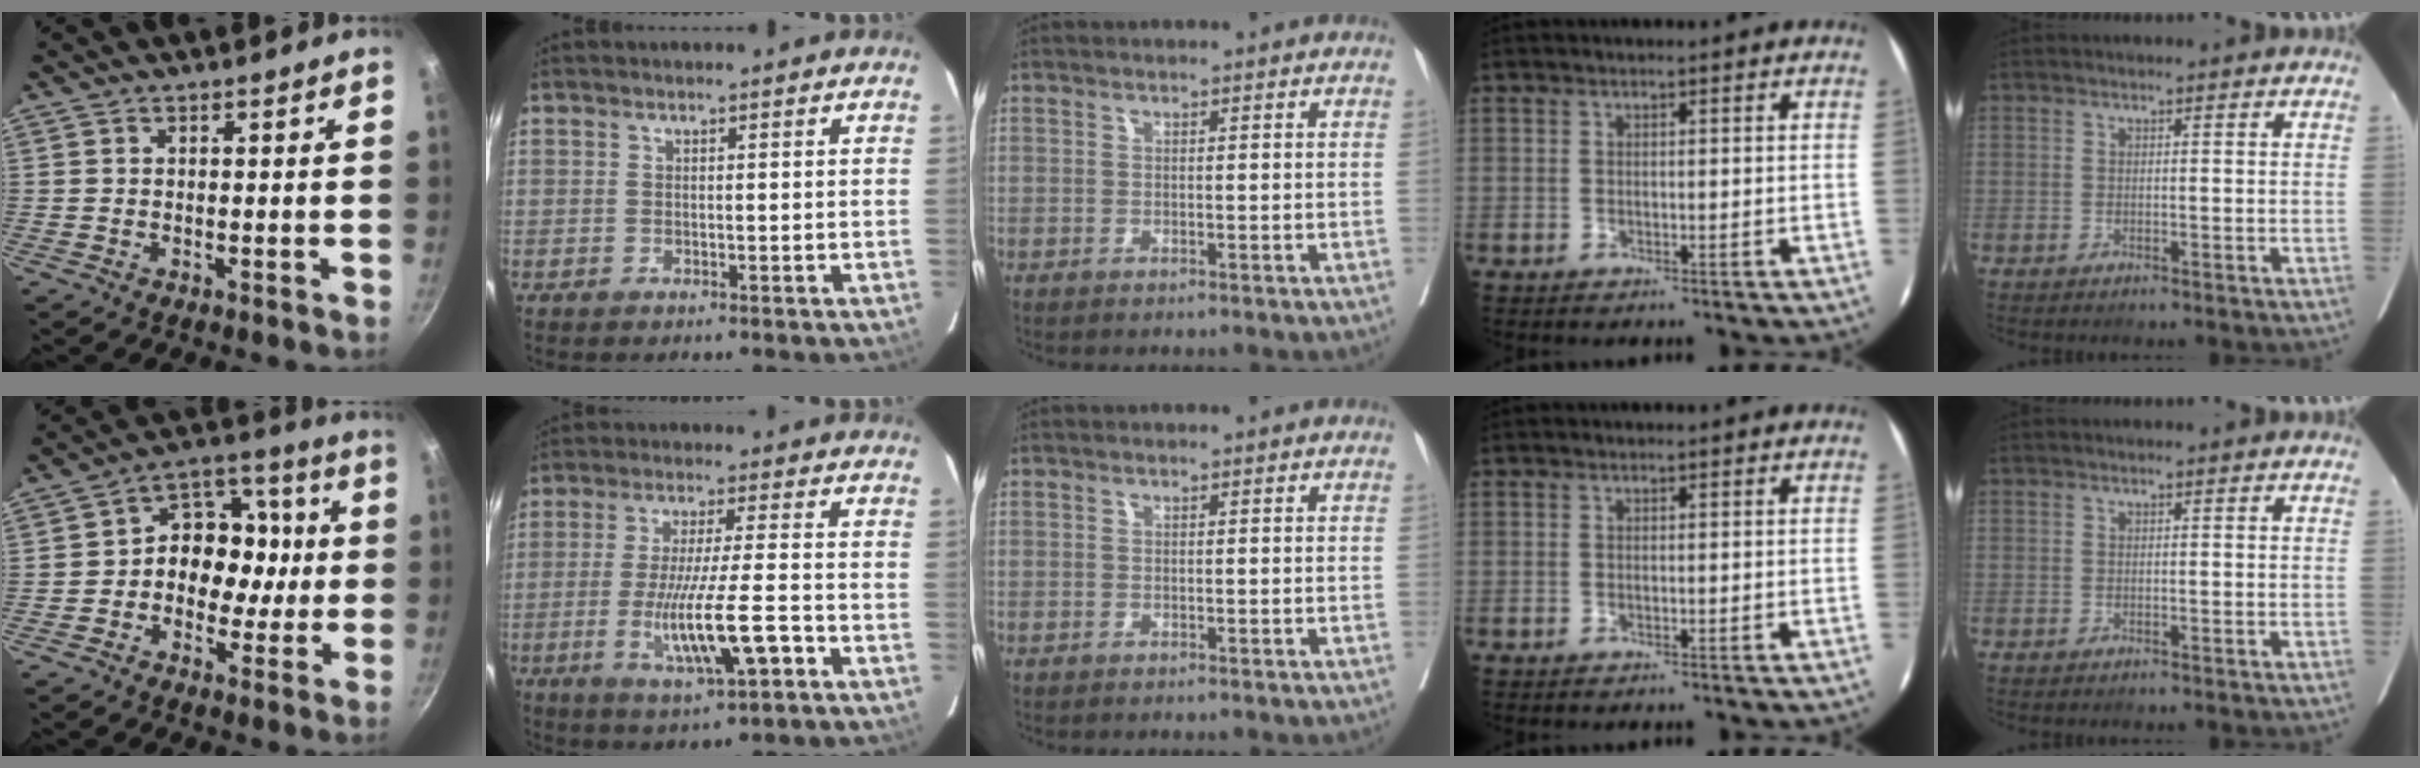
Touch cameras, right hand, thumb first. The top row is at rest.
{"thumb": {"total": 13.1, "force": [-0.4, 9.8, 8.7], "torque": [-0.077, 0.041, -0.017]}, "index": {"total": 11.1, "force": [-3.6, 0.5, 10.5], "torque": [-0.192, -0.019, -0.060]}}